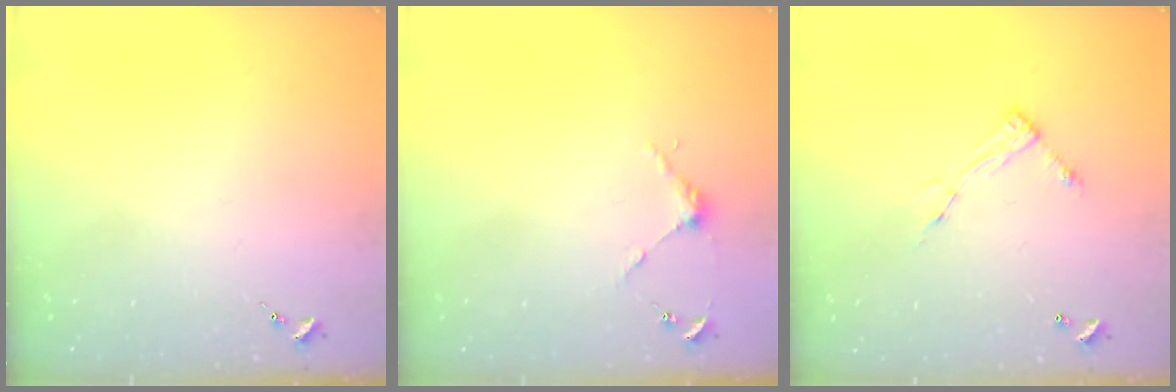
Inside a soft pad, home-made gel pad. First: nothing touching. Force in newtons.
{"total": 3.7, "press": 3.7, "slide": 0.3}
{"total": 7.5, "press": 7.5, "slide": 0.3}